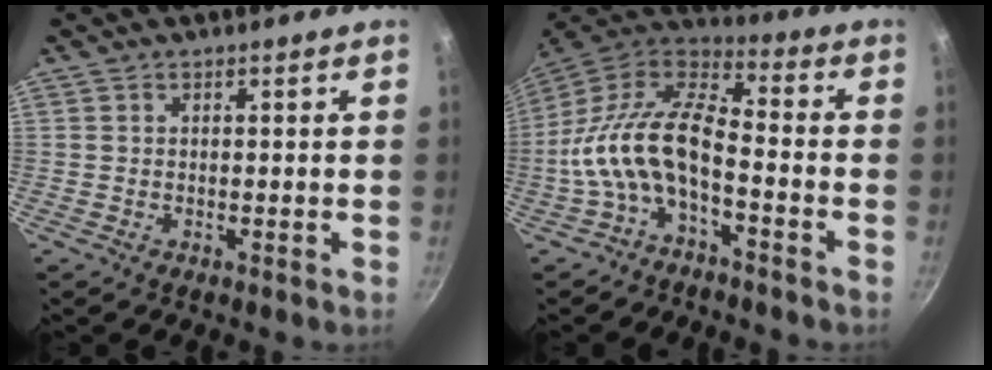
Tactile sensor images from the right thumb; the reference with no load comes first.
{"total": 14.9, "force": [-4.5, 7.2, 12.3], "torque": [-0.240, 0.060, -0.104]}